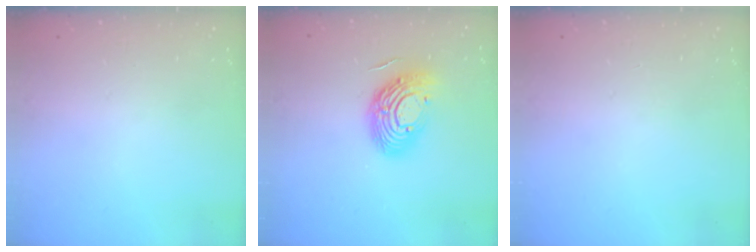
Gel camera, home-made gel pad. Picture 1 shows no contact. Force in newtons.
{"total": 14.4, "press": 14.3, "slide": 1.2}
{"total": 0.0}